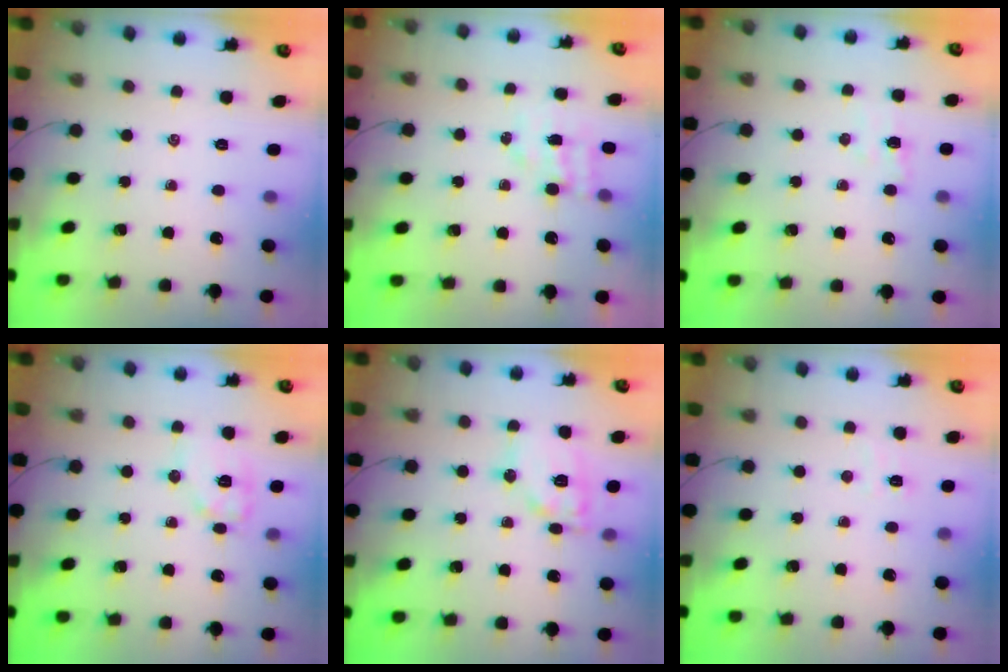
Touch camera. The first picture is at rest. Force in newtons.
{"total": 3.9, "press": 3.8, "slide": 0.6}
{"total": 3.4, "press": 3.3, "slide": 1.0}
{"total": 9.5, "press": 9.5, "slide": 0.2}
{"total": 11.3, "press": 11.2, "slide": 0.9}
{"total": 3.6, "press": 3.4, "slide": 0.9}